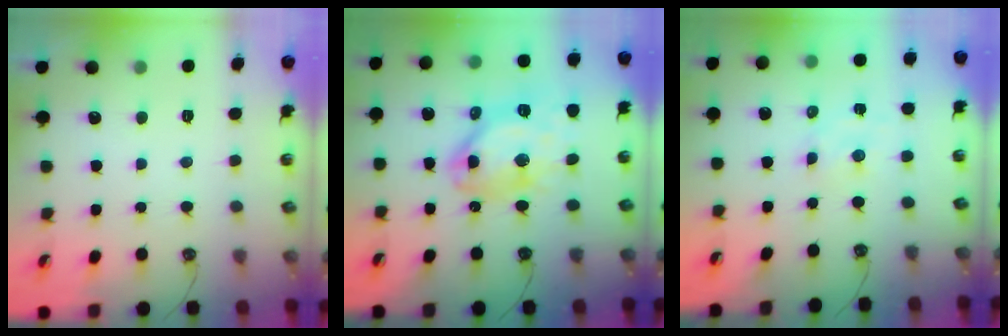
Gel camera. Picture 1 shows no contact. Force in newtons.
{"total": 14.3, "press": 14.2, "slide": 1.5}
{"total": 2.0, "press": 2.0, "slide": 0.3}